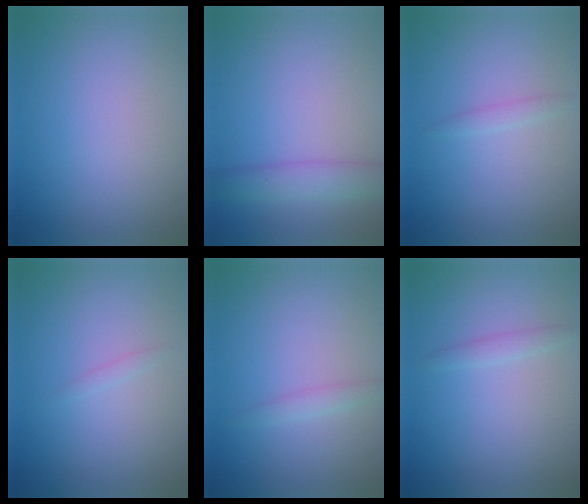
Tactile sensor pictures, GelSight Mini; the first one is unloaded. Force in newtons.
{"total": 3.0, "press": 3.0, "slide": 0.1}
{"total": 0.8, "press": 0.8, "slide": 0.1}
{"total": 0.5, "press": 0.5, "slide": 0.0}
{"total": 1.0, "press": 1.0, "slide": 0.0}
{"total": 1.0, "press": 1.0, "slide": 0.1}